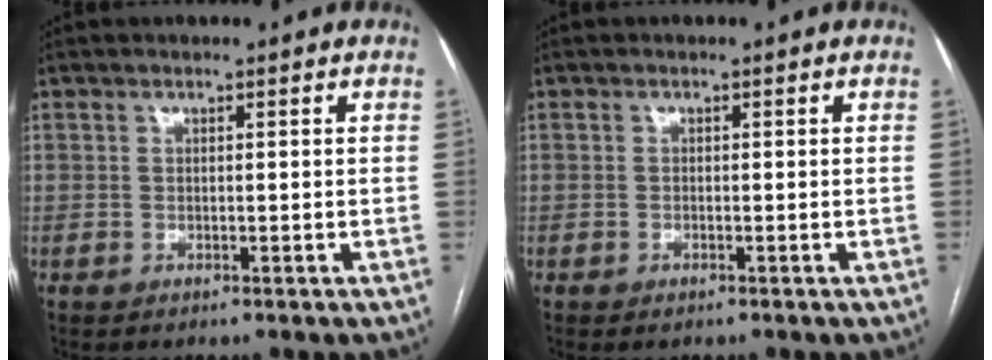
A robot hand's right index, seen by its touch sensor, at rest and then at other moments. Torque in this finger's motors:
{"motor_torque": [0.26, -0.10, 0.09, 0.00]}